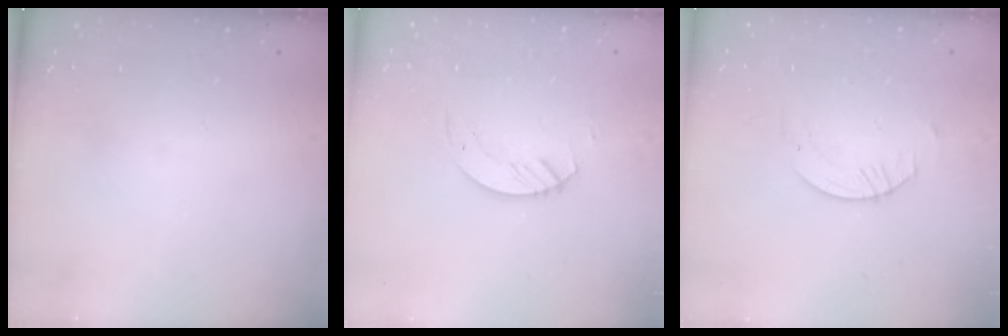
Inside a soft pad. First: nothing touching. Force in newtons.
{"total": 2.9, "press": 2.9, "slide": 0.3}
{"total": 0.8, "press": 0.8, "slide": 0.2}